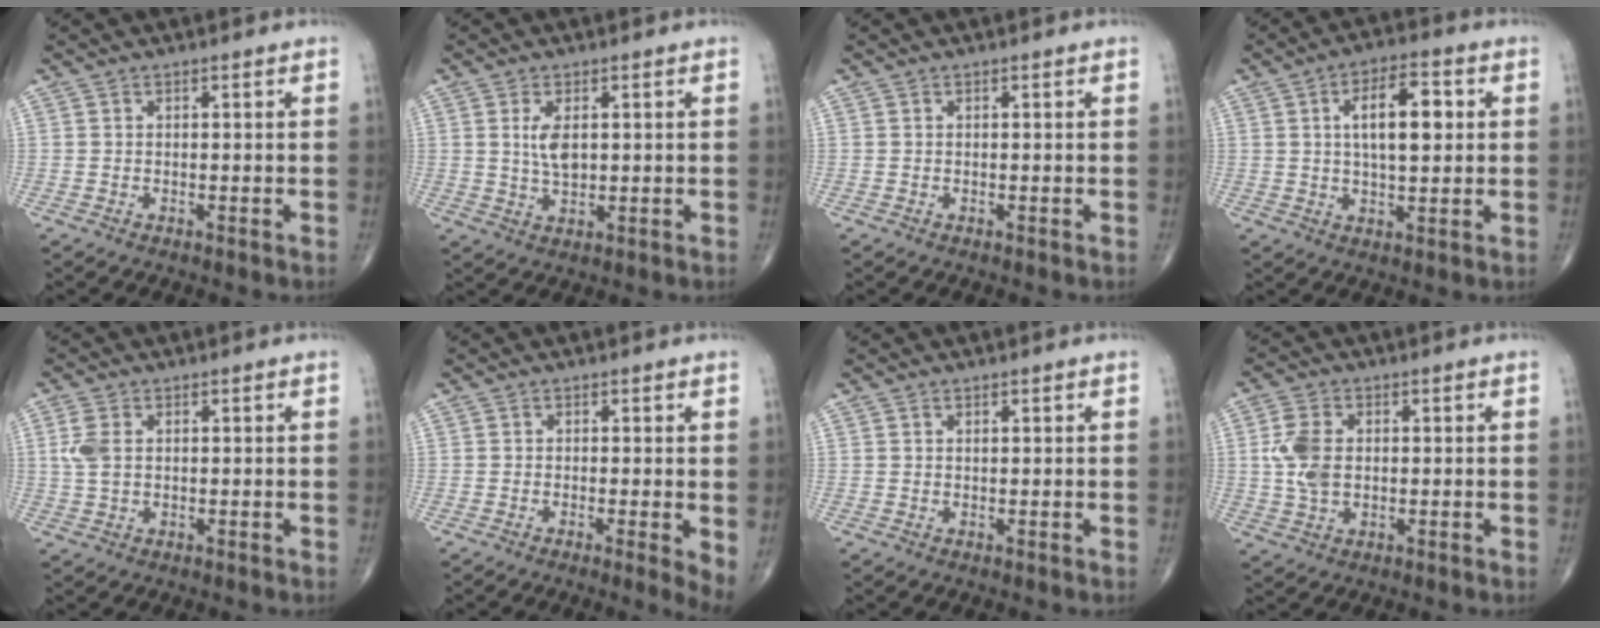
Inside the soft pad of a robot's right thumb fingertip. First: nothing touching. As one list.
[{"total": 4.7, "force": [1.0, 2.4, 3.9], "torque": [-0.075, -0.009, 0.024]}, {"total": 0.0}, {"total": 10.6, "force": [2.1, 4.7, 9.3], "torque": [-0.135, 0.005, 0.032]}, {"total": 4.1, "force": [0.8, 2.5, 3.1], "torque": [-0.082, 0.005, 0.018]}, {"total": 3.5, "force": [-0.2, 0.6, 3.5], "torque": [-0.053, -0.012, -0.008]}, {"total": 0.6, "force": [0.4, 0.2, 0.3], "torque": [-0.006, -0.001, 0.007]}, {"total": 6.9, "force": [0.6, 4.5, 5.2], "torque": [-0.111, 0.003, 0.014]}]